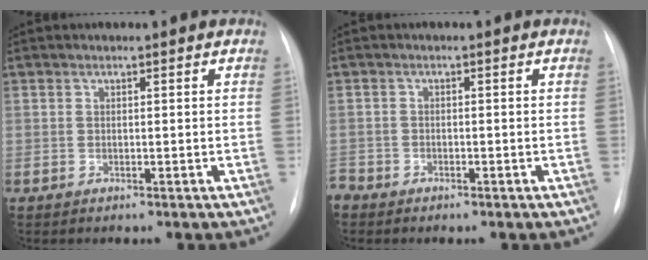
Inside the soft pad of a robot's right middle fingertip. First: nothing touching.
{"total": 2.4, "force": [-1.8, 1.5, 0.3], "torque": [-0.007, 0.002, -0.033]}